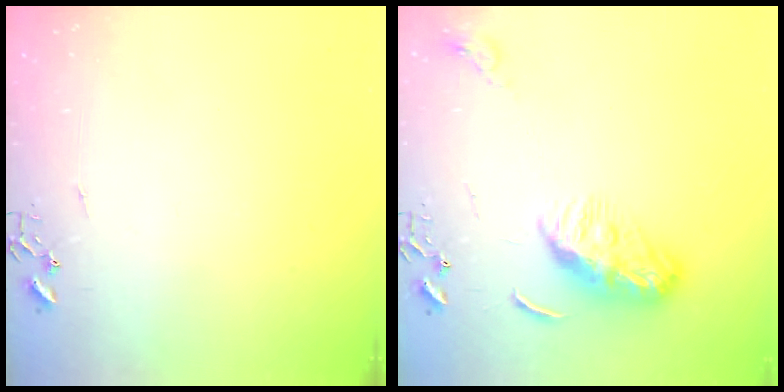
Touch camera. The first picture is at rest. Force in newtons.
{"total": 10.2, "press": 10.2, "slide": 0.5}